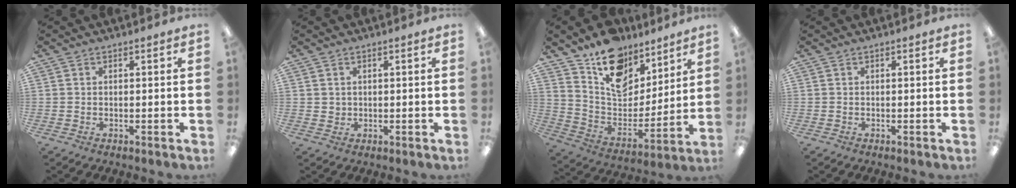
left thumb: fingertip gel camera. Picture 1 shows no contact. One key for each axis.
{"total": 1.7, "fx": 0.8, "fy": 1.5, "fz": 0.1, "tx": -0.004, "ty": 0.003, "tz": 0.015}
{"total": 16.3, "fx": 11.2, "fy": 9.8, "fz": 6.5, "tx": -0.109, "ty": -0.078, "tz": 0.205}
{"total": 0.0}